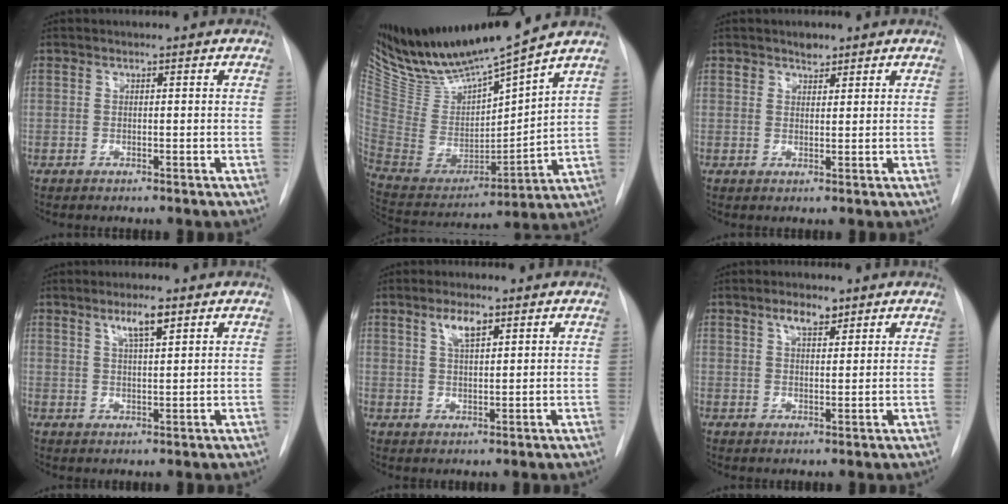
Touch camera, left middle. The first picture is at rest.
{"total": 17.7, "force": [15.9, 0.4, 7.8], "torque": [-0.150, -0.027, 0.311]}
{"total": 1.9, "force": [1.5, 1.0, 0.6], "torque": [-0.007, -0.002, 0.022]}
{"total": 4.0, "force": [2.4, 0.4, 3.2], "torque": [-0.059, 0.001, 0.041]}
{"total": 3.8, "force": [2.1, 1.2, 2.9], "torque": [-0.058, 0.002, 0.039]}
{"total": 3.3, "force": [2.2, 1.3, 2.1], "torque": [-0.039, 0.002, 0.036]}